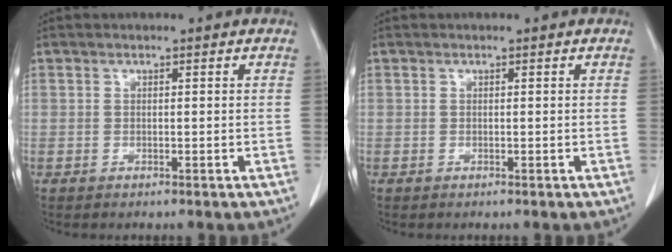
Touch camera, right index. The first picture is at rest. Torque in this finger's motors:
{"motor_torque": [0.00, 0.00, 0.00, 0.00]}